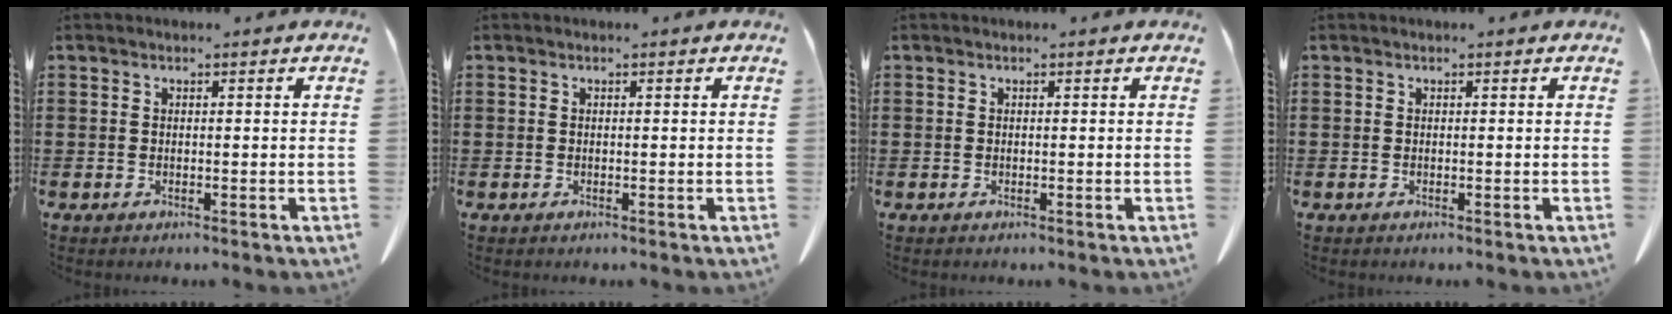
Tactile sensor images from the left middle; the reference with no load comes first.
{"total": 0.0}
{"total": 0.0}
{"total": 0.0}